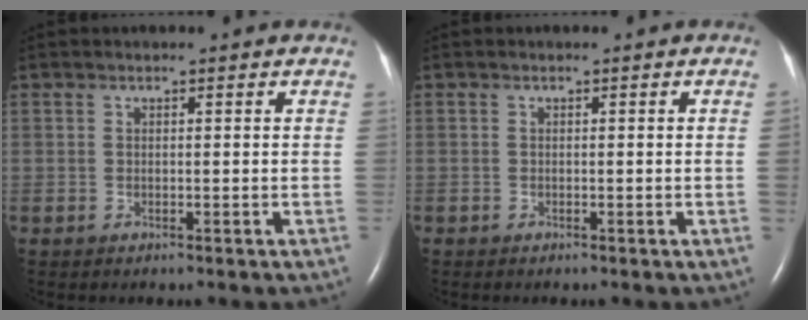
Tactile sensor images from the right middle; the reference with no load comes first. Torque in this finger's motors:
{"motor_torque": [0.36, -0.35, -1.06, -0.21]}